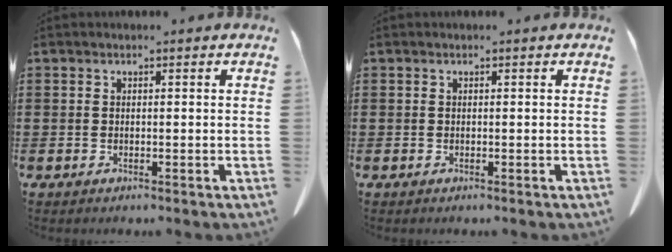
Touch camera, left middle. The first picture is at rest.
{"total": 0.0}